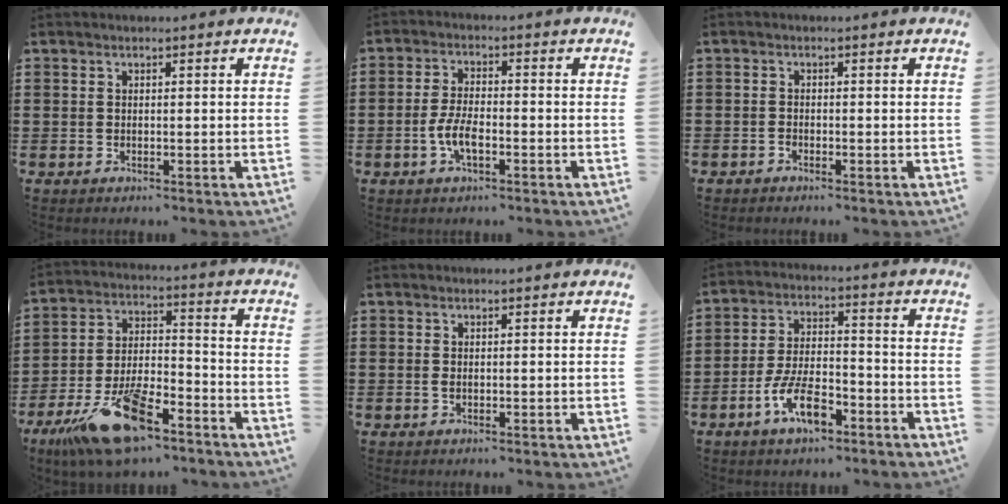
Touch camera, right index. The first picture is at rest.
{"total": 4.8, "force": [-1.7, 1.7, 4.2], "torque": [-0.101, -0.007, -0.038]}
{"total": 0.6, "force": [-0.5, 0.1, 0.0], "torque": [-0.001, -0.001, -0.010]}
{"total": 16.3, "force": [-10.9, 5.5, 10.9], "torque": [-0.206, 0.037, -0.187]}
{"total": 0.6, "force": [-0.1, 0.1, 0.5], "torque": [-0.013, -0.005, -0.001]}
{"total": 9.3, "force": [-5.0, 3.6, 6.9], "torque": [-0.149, 0.002, -0.093]}